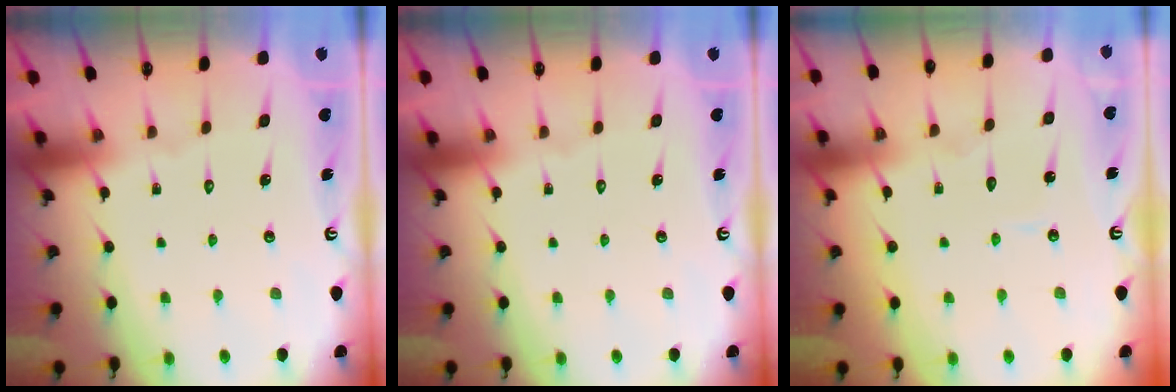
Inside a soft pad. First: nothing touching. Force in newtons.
{"total": 0.0}
{"total": 3.8, "press": 3.8, "slide": 0.3}